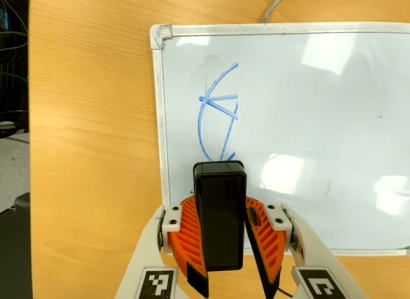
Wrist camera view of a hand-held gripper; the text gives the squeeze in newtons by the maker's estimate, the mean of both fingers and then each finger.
{"total": 10.1, "left": 10.3, "right": 9.8}